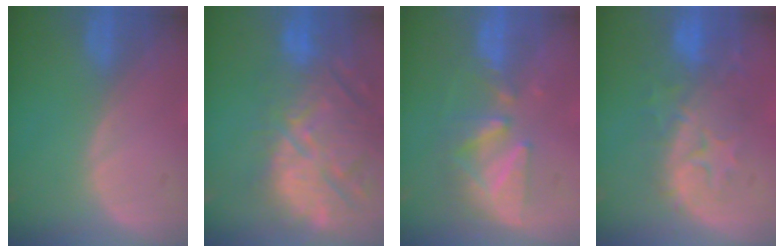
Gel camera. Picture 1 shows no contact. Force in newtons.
{"total": 14.6, "press": 12.8, "slide": 7.1}
{"total": 8.6, "press": 7.7, "slide": 3.9}
{"total": 9.9, "press": 8.6, "slide": 4.8}